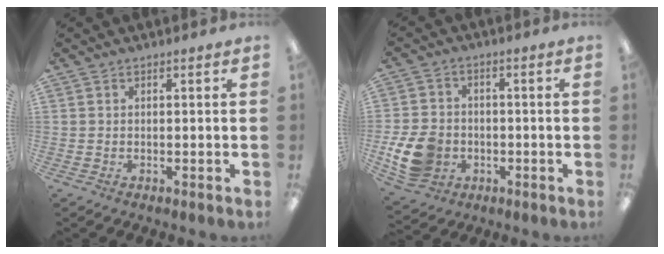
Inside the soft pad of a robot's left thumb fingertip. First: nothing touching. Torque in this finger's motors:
{"motor_torque": [-0.06, 0.35, 0.50, -0.33, 0.05]}